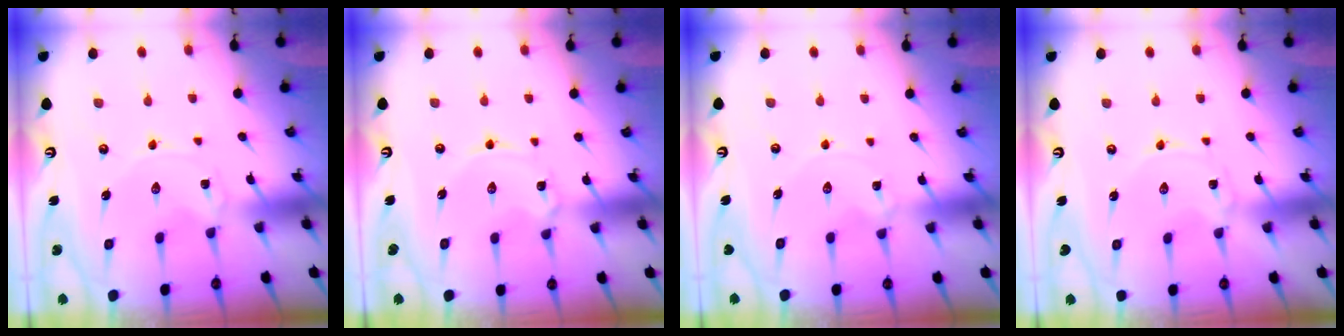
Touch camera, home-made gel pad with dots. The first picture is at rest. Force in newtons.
{"total": 1.6, "press": 1.6, "slide": 0.2}
{"total": 0.0}
{"total": 0.0}